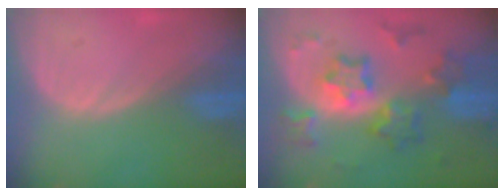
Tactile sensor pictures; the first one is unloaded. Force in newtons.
{"total": 9.4, "press": 9.3, "slide": 0.7}